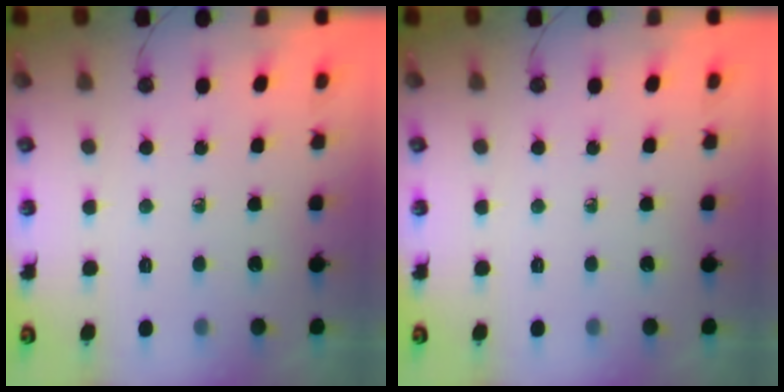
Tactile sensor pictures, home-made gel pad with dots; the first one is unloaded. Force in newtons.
{"total": 0.0}